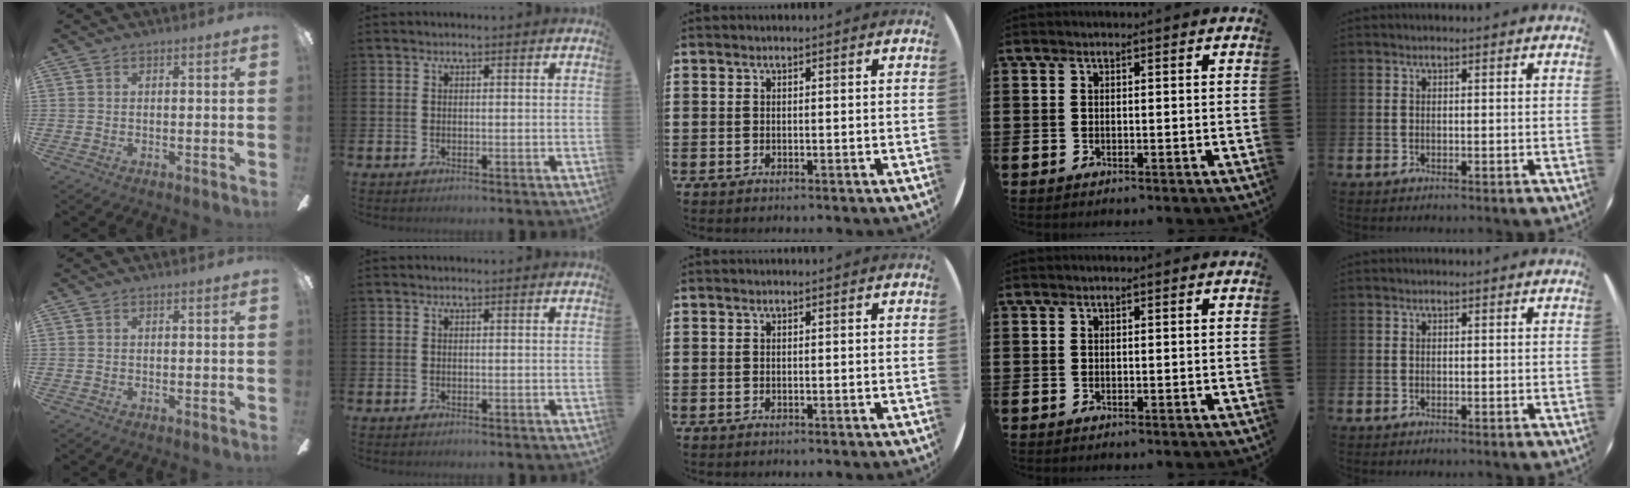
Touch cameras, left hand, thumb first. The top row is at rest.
{}